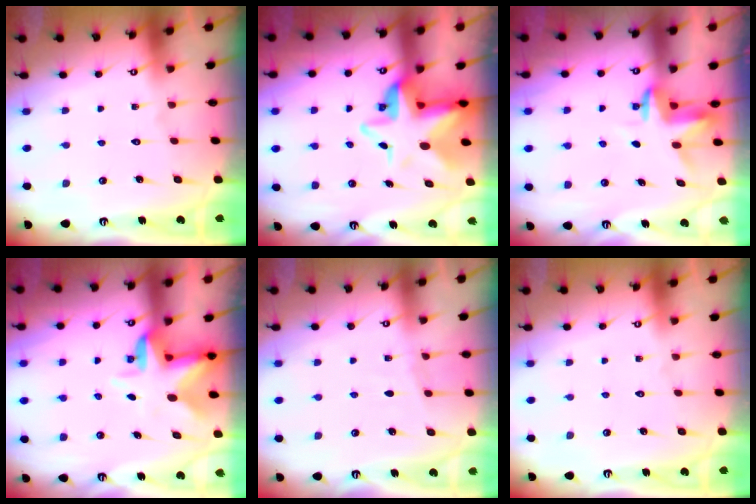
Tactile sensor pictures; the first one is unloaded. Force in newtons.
{"total": 9.6, "press": 9.4, "slide": 2.0}
{"total": 3.5, "press": 3.5, "slide": 0.2}
{"total": 4.9, "press": 4.6, "slide": 1.5}
{"total": 2.7, "press": 2.6, "slide": 0.4}
{"total": 0.0}